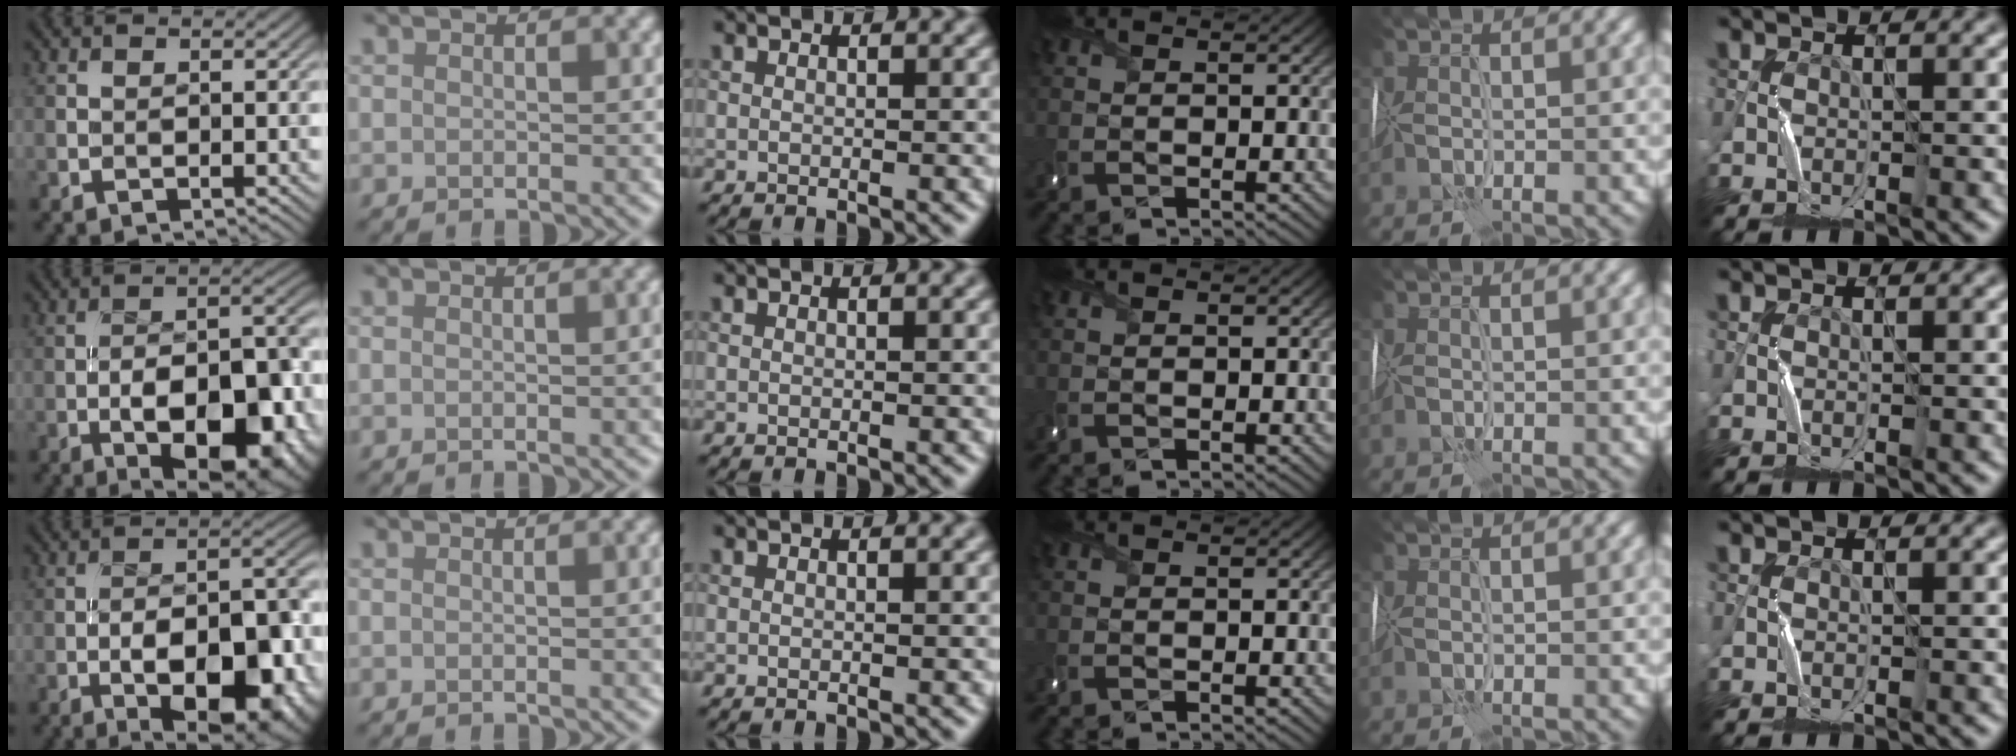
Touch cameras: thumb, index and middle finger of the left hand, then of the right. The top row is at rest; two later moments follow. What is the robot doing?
{"motion": "wrap", "object": "sponge"}